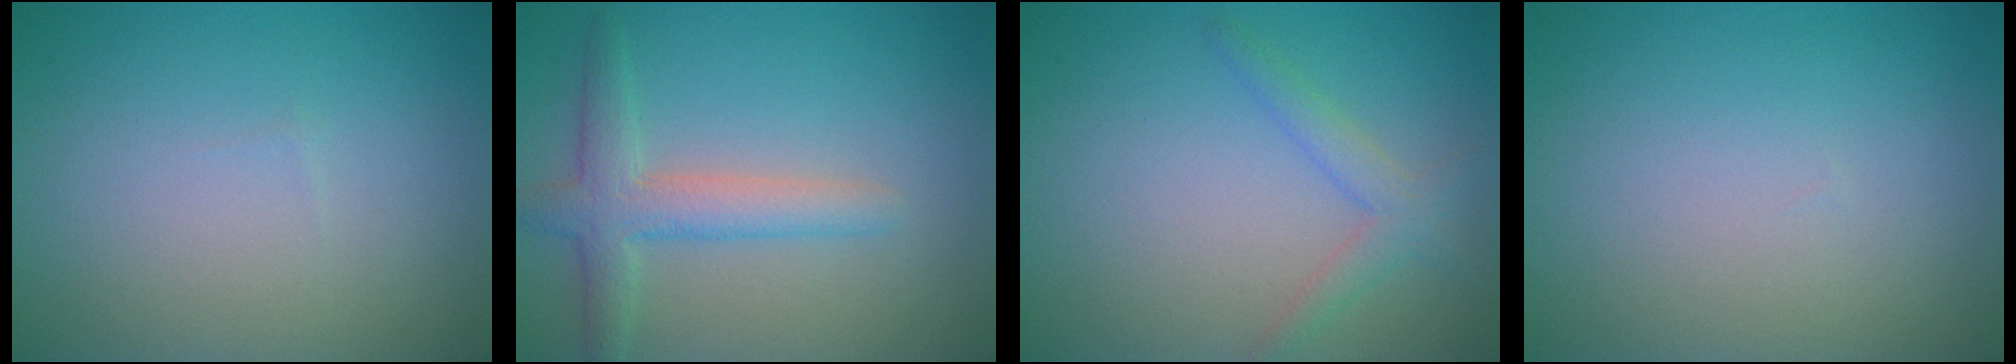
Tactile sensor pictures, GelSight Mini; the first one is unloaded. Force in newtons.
{"total": 3.7, "press": 3.7, "slide": 0.3}
{"total": 2.1, "press": 2.1, "slide": 0.1}
{"total": 0.0}